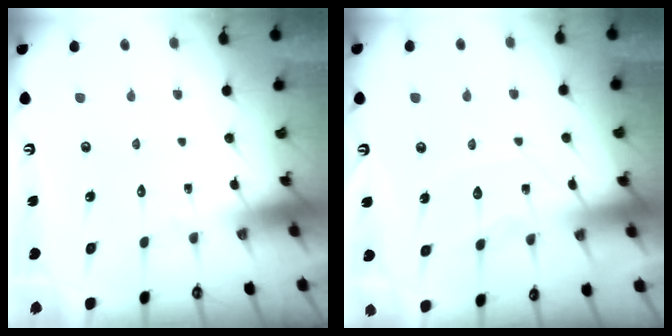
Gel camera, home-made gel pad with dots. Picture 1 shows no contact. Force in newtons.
{"total": 9.0, "press": 9.0, "slide": 0.8}